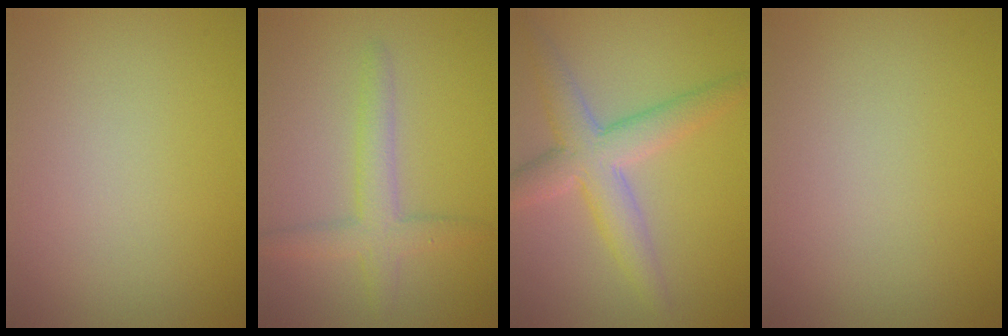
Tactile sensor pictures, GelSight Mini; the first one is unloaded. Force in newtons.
{"total": 3.2, "press": 3.2, "slide": 0.1}
{"total": 5.3, "press": 5.3, "slide": 0.1}
{"total": 0.0}